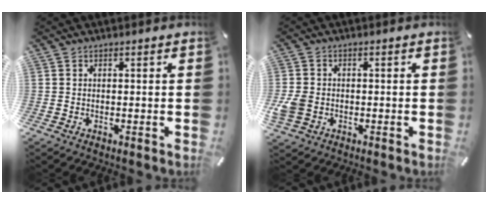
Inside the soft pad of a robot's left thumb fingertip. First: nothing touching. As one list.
[{"total": 4.9, "force": [-1.1, 4.0, 2.5], "torque": [-0.062, 0.003, -0.021]}]